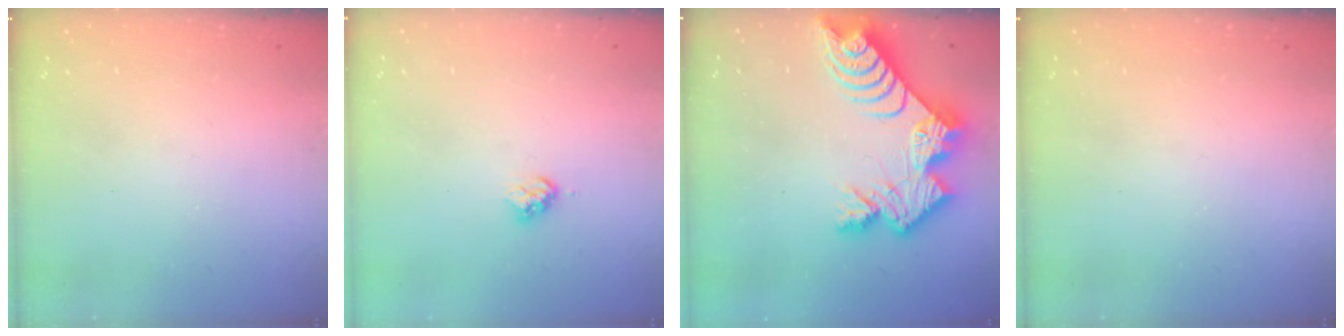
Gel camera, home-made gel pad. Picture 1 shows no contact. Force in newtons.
{"total": 3.2, "press": 3.2, "slide": 0.4}
{"total": 13.7, "press": 13.7, "slide": 1.1}
{"total": 0.0}